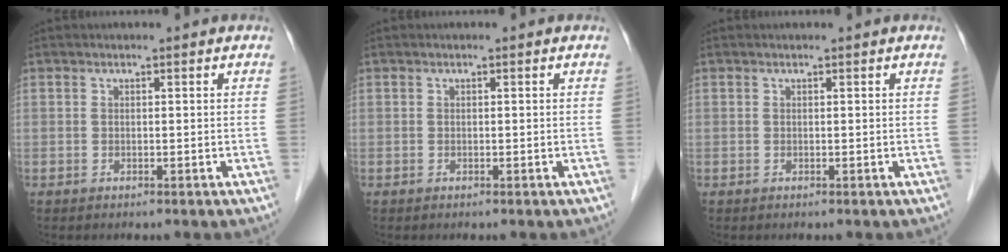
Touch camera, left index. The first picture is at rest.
{"total": 0.0}
{"total": 0.0}